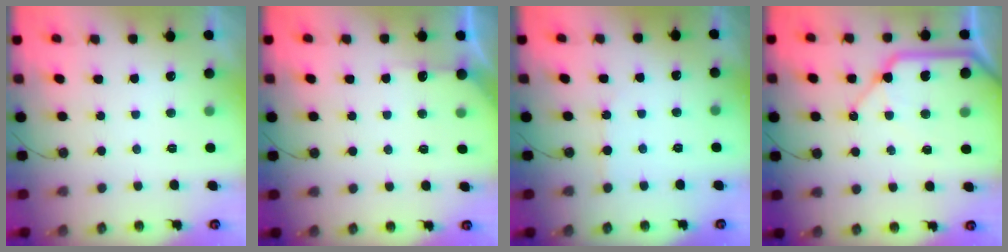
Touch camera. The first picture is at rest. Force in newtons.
{"total": 3.9, "press": 3.8, "slide": 0.4}
{"total": 2.6, "press": 2.6, "slide": 0.4}
{"total": 14.3, "press": 14.2, "slide": 1.7}